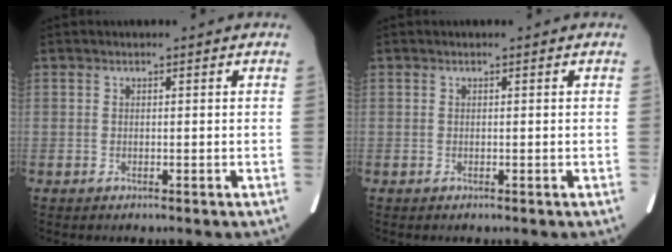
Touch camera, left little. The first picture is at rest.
{"total": 0.0}